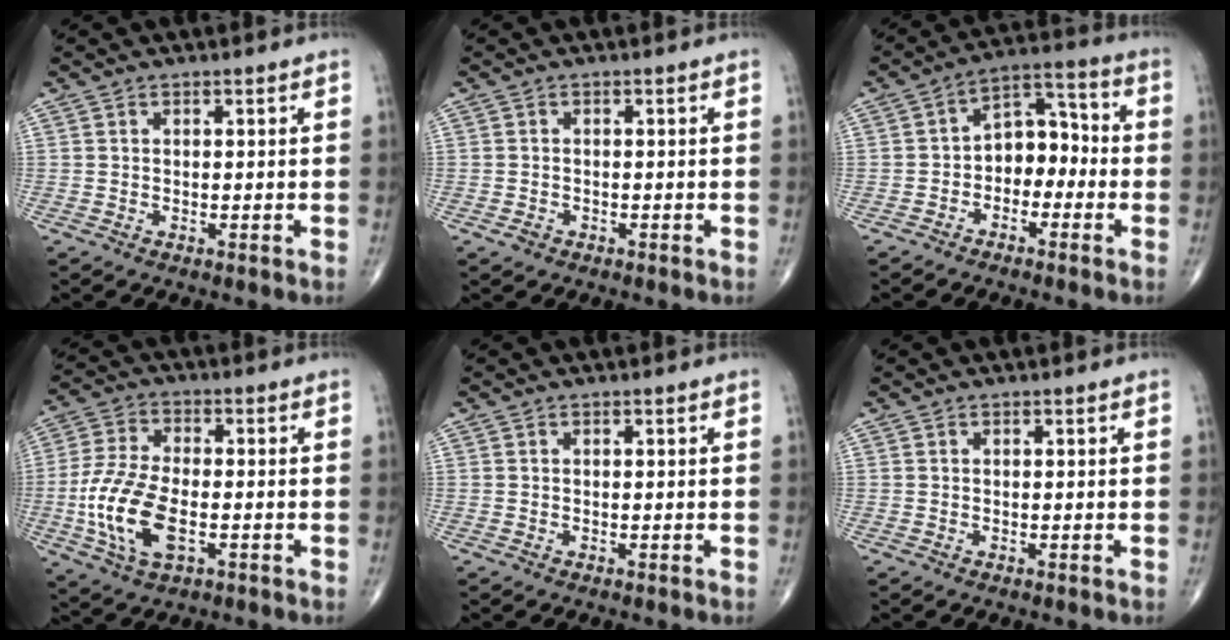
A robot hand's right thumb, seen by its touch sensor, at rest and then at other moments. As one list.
[{"total": 1.2, "force": [-0.7, 0.9, 0.4], "torque": [-0.007, 0.004, -0.012]}, {"total": 8.5, "force": [-2.0, 5.9, 5.7], "torque": [-0.054, 0.046, -0.048]}, {"total": 13.4, "force": [-3.1, 6.8, 11.2], "torque": [-0.240, 0.007, -0.058]}, {"total": 0.0}, {"total": 0.0}]